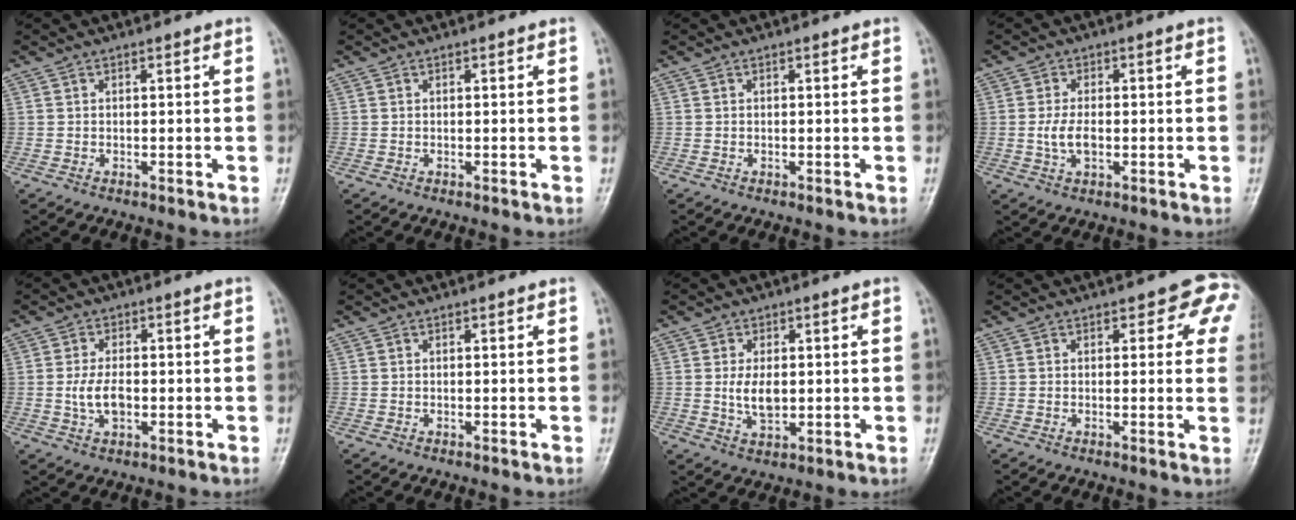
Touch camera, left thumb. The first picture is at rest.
{"total": 0.0}
{"total": 0.0}
{"total": 4.2, "force": [-0.6, 2.5, 3.3], "torque": [-0.063, 0.005, -0.012]}
{"total": 5.0, "force": [-0.7, 3.0, 3.9], "torque": [-0.072, 0.005, -0.015]}
{"total": 0.0}
{"total": 5.1, "force": [0.2, 3.1, 4.0], "torque": [-0.064, 0.000, 0.008]}
{"total": 6.7, "force": [2.9, 3.4, 5.0], "torque": [-0.010, -0.002, 0.021]}